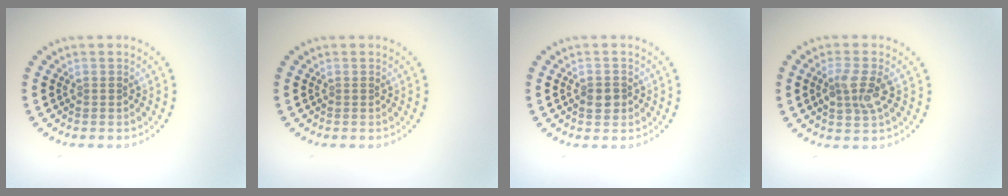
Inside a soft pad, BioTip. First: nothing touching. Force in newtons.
{"total": 0.0}
{"total": 1.5, "press": 1.5, "slide": 0.3}
{"total": 2.8, "press": 2.8, "slide": 0.7}